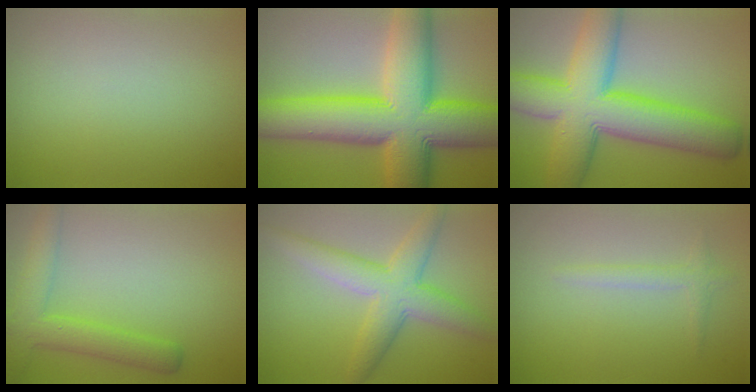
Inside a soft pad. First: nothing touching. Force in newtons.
{"total": 15.4, "press": 15.4, "slide": 0.3}
{"total": 12.1, "press": 12.1, "slide": 0.3}
{"total": 4.4, "press": 4.4, "slide": 0.3}
{"total": 5.5, "press": 5.5, "slide": 0.2}
{"total": 1.3, "press": 1.3, "slide": 0.0}